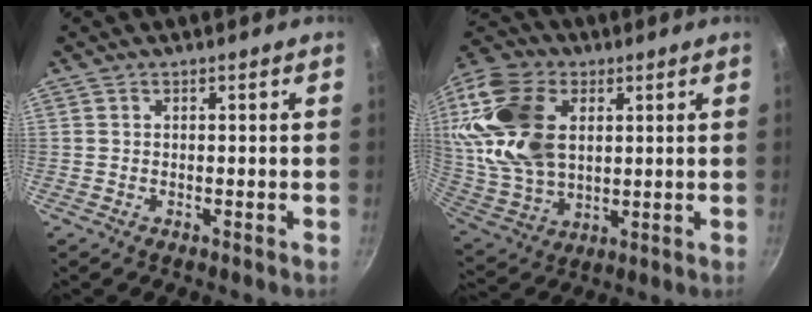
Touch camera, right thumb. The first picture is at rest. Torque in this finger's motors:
{"motor_torque": [2.23, 2.78, 0.37, -0.08, 0.35]}